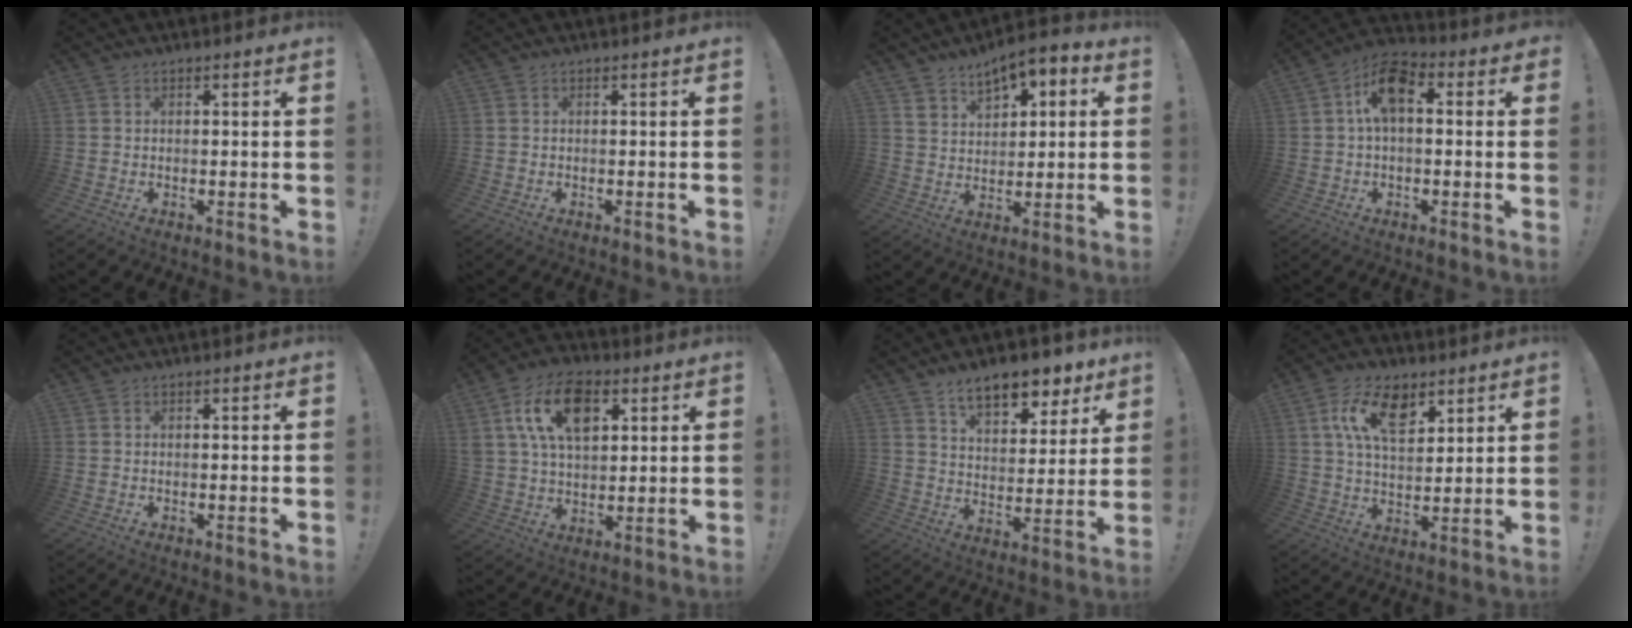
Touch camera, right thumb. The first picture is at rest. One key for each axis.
{"total": 0.0}
{"total": 8.4, "fx": 5.3, "fy": 5.3, "fz": 3.8, "tx": -0.056, "ty": -0.031, "tz": 0.097}
{"total": 10.3, "fx": 1.8, "fy": 6.0, "fz": 8.2, "tx": -0.136, "ty": 0.012, "tz": 0.036}
{"total": 0.0}
{"total": 16.3, "fx": 6.5, "fy": 10.5, "fz": 10.7, "tx": -0.178, "ty": -0.004, "tz": 0.123}
{"total": 12.8, "fx": 9.0, "fy": 6.1, "fz": 6.7, "tx": -0.097, "ty": -0.056, "tz": 0.159}
{"total": 13.9, "fx": 6.8, "fy": 7.5, "fz": 9.4, "tx": -0.168, "ty": -0.008, "tz": 0.128}